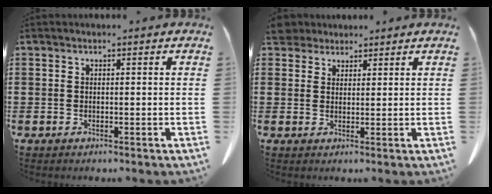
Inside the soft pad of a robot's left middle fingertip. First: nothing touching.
{"total": 3.2, "force": [3.0, 1.1, 0.3], "torque": [-0.010, -0.005, 0.058]}